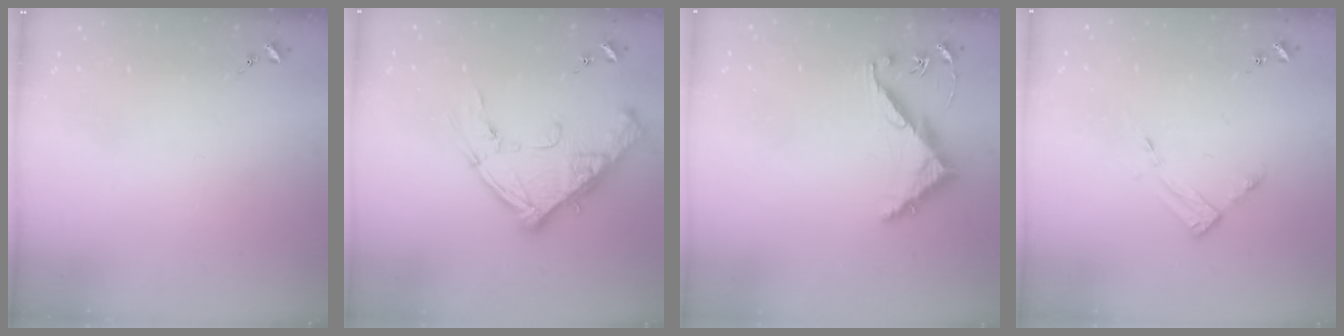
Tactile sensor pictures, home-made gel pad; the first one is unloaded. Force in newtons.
{"total": 17.3, "press": 17.2, "slide": 1.6}
{"total": 7.5, "press": 7.5, "slide": 0.5}
{"total": 3.5, "press": 3.5, "slide": 0.4}